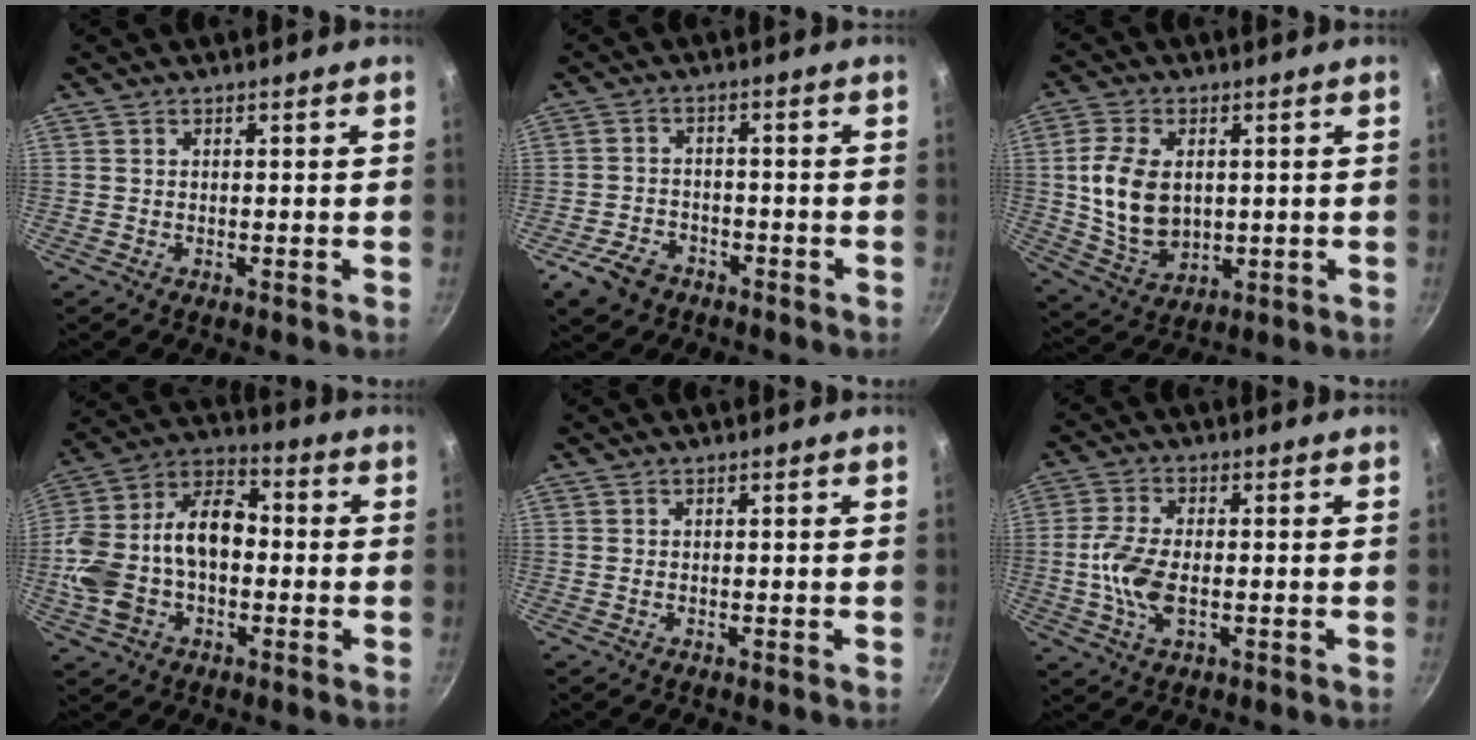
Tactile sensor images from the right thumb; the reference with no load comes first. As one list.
[{"total": 6.7, "force": [-4.1, 4.5, 2.7], "torque": [-0.049, 0.034, -0.070]}, {"total": 12.5, "force": [1.3, 8.5, 9.0], "torque": [-0.157, -0.010, 0.038]}, {"total": 19.6, "force": [-2.2, 12.9, 14.6], "torque": [-0.259, 0.050, -0.053]}, {"total": 0.0}, {"total": 8.2, "force": [-1.1, 4.2, 7.0], "torque": [-0.147, 0.007, -0.028]}]